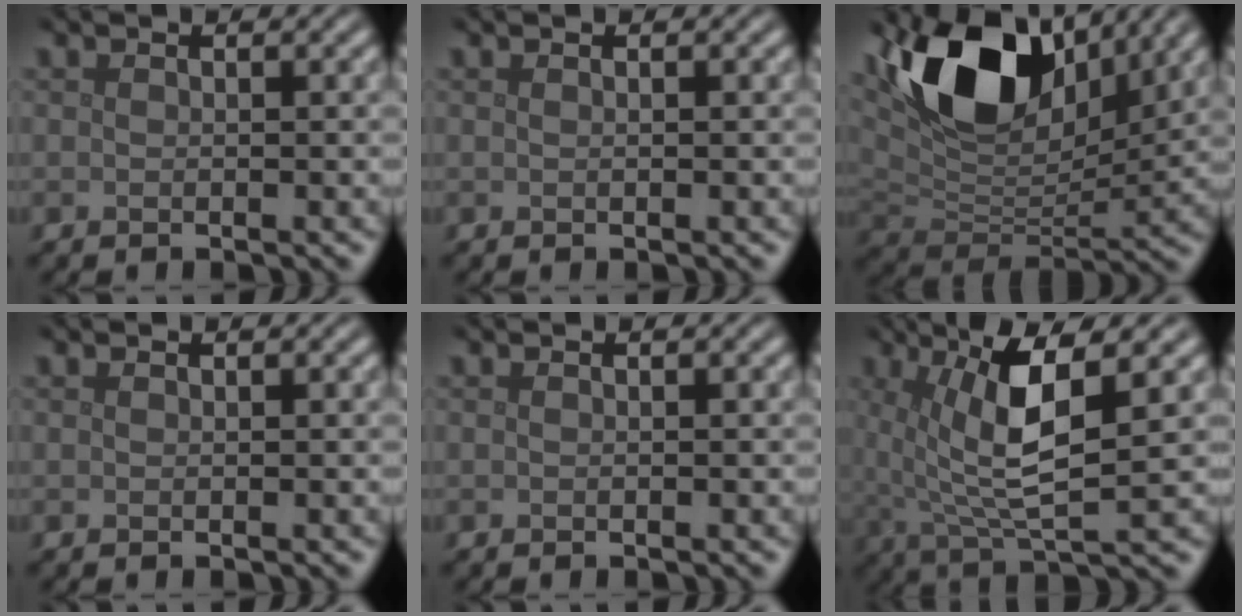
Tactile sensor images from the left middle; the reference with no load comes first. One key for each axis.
{"total": 0.0}
{"total": 11.8, "fx": 6.4, "fy": 6.2, "fz": 7.8, "tx": -0.153, "ty": 0.006, "tz": 0.114}
{"total": 0.0}
{"total": 0.0}
{"total": 7.0, "fx": 1.9, "fy": 1.6, "fz": 6.6, "tx": -0.129, "ty": -0.001, "tz": 0.034}